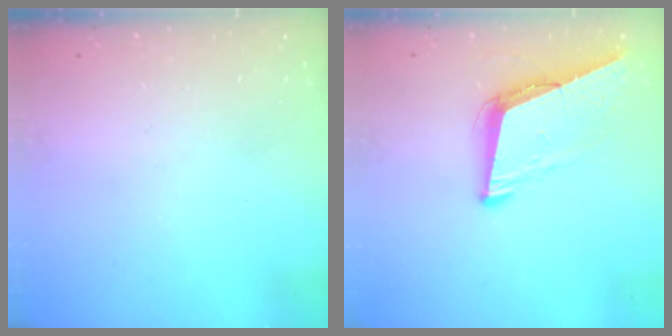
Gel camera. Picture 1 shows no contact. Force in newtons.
{"total": 8.9, "press": 8.2, "slide": 3.5}